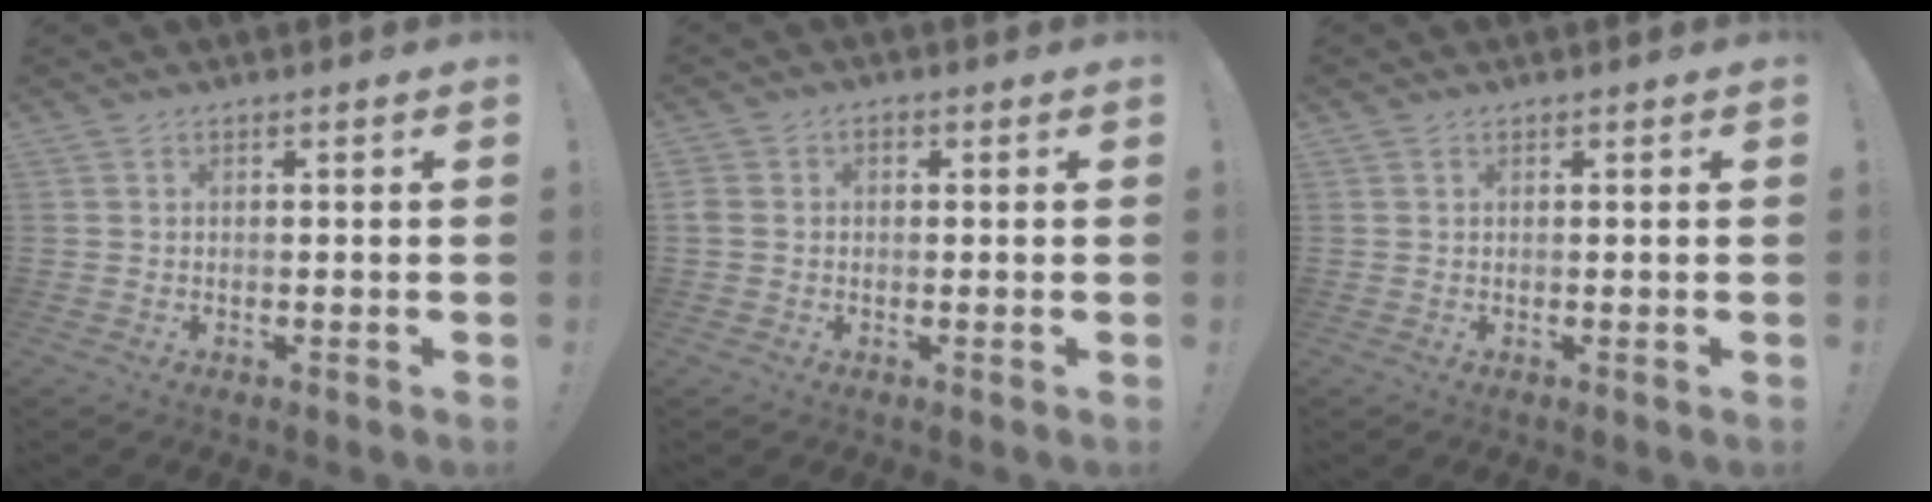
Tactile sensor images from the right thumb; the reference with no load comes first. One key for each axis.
{"total": 3.3, "fx": -0.4, "fy": 2.8, "fz": 1.7, "tx": -0.028, "ty": 0.003, "tz": -0.008}
{"total": 0.5, "fx": 0.4, "fy": 0.4, "fz": 0.0, "tx": 0.008, "ty": -0.003, "tz": 0.006}